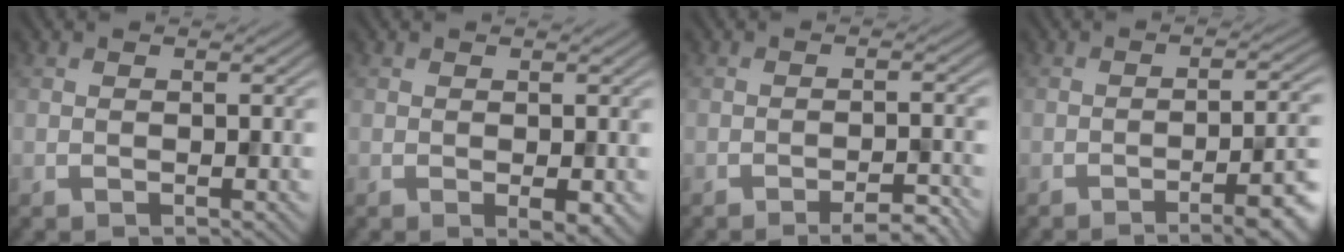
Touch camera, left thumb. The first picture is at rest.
{"total": 1.4, "force": [-0.1, 0.7, 1.2], "torque": [-0.017, -0.007, -0.001]}
{"total": 3.6, "force": [-2.7, 0.5, 2.4], "torque": [-0.033, 0.008, -0.044]}
{"total": 7.7, "force": [-4.2, 1.5, 6.3], "torque": [-0.085, 0.002, -0.064]}